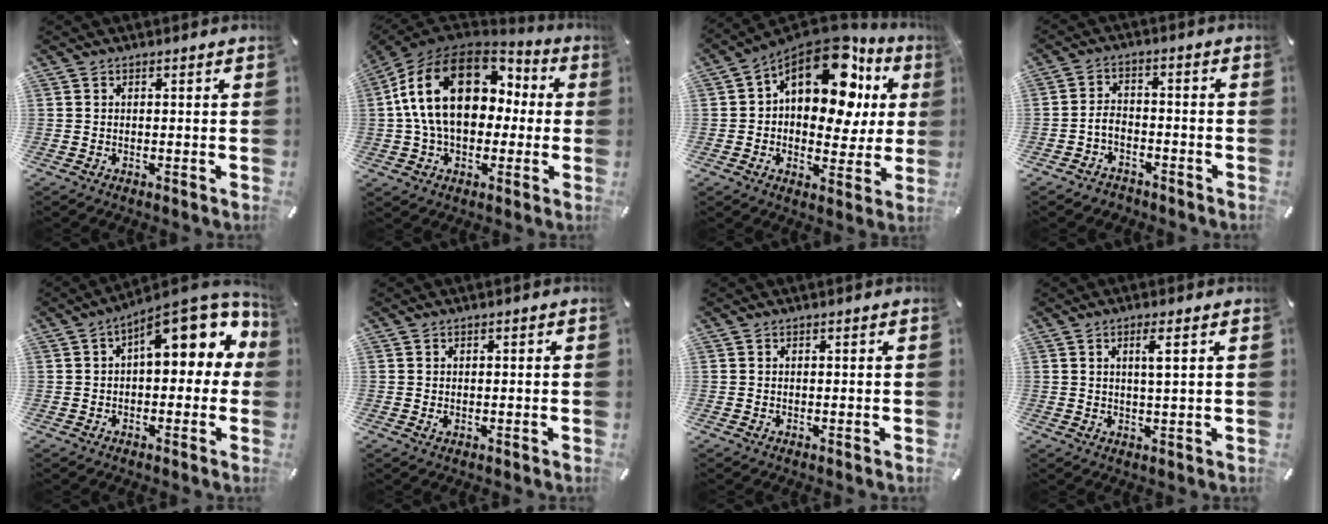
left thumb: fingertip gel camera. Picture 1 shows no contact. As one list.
[{"total": 22.6, "force": [3.4, 15.6, 16.1], "torque": [-0.321, 0.011, 0.055]}, {"total": 19.1, "force": [8.8, 10.6, 13.2], "torque": [-0.195, -0.062, 0.148]}, {"total": 4.5, "force": [-2.3, 3.2, 2.1], "torque": [-0.051, 0.009, -0.049]}, {"total": 13.9, "force": [5.1, 6.6, 11.1], "torque": [-0.147, -0.037, 0.086]}, {"total": 0.8, "force": [-0.2, 0.6, 0.5], "torque": [-0.011, 0.001, -0.004]}, {"total": 0.0}, {"total": 3.8, "force": [1.3, 0.2, 3.6], "torque": [-0.066, -0.004, 0.017]}]